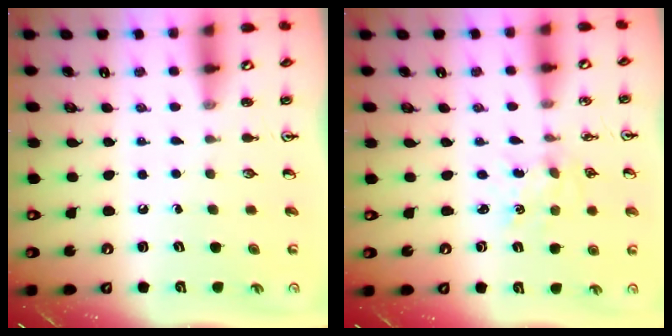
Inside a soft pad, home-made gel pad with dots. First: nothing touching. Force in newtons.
{"total": 2.3, "press": 2.3, "slide": 0.3}